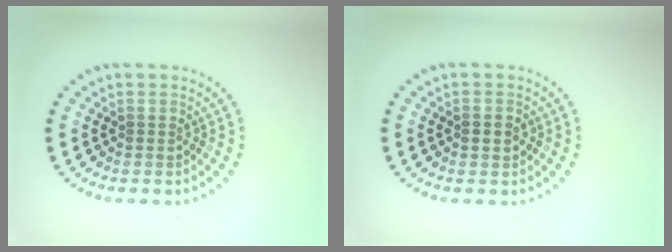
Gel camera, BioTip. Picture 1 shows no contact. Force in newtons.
{"total": 1.8, "press": 1.8, "slide": 0.1}